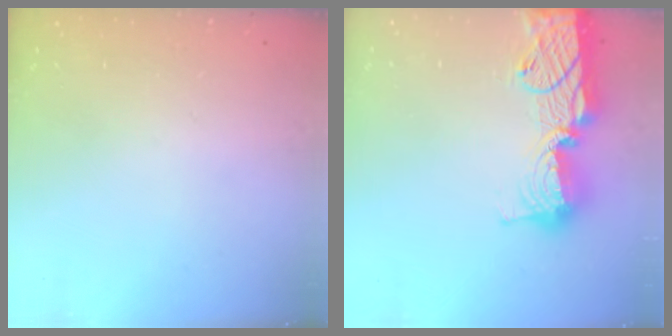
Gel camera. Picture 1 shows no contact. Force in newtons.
{"total": 17.5, "press": 17.4, "slide": 1.3}